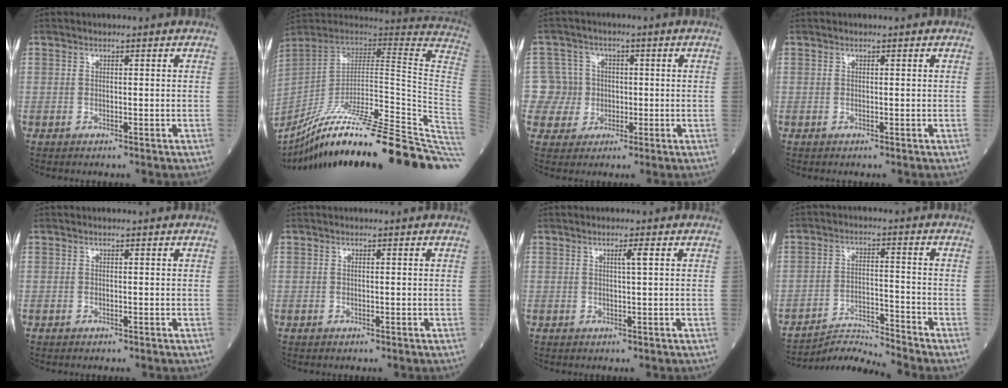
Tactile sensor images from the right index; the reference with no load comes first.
{"total": 38.1, "force": [-28.5, -0.6, 25.3], "torque": [-0.214, -0.060, -0.412]}
{"total": 5.9, "force": [-0.2, 5.9, 0.0], "torque": [0.010, 0.016, -0.001]}
{"total": 0.0}
{"total": 0.0}
{"total": 0.0}
{"total": 1.5, "force": [0.6, -0.4, 1.3], "torque": [-0.018, -0.001, 0.010]}
{"total": 6.6, "force": [-6.0, -2.5, -1.0], "torque": [0.008, -0.004, -0.109]}